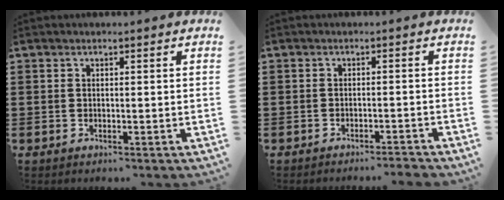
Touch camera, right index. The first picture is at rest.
{"total": 1.8, "force": [-1.7, -0.3, 0.5], "torque": [-0.010, 0.002, -0.035]}